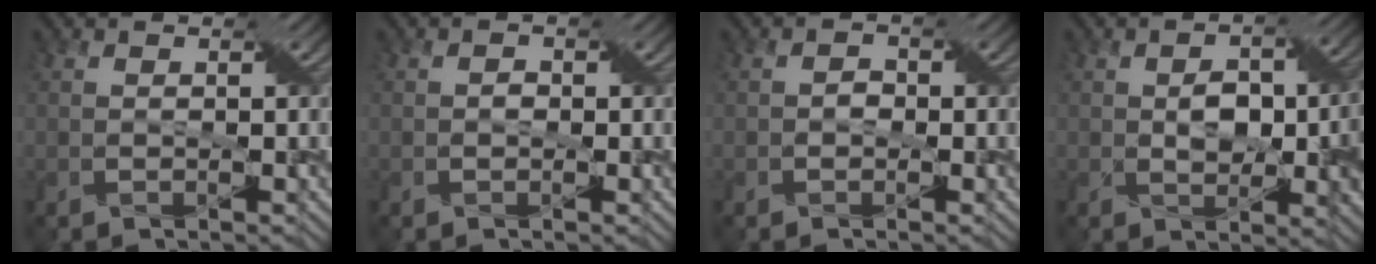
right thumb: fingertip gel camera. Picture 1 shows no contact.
{"total": 0.7, "force": [-0.2, 0.6, 0.4], "torque": [-0.006, 0.000, -0.006]}
{"total": 1.1, "force": [-0.4, 0.9, 0.5], "torque": [-0.010, 0.002, -0.011]}
{"total": 7.5, "force": [-0.2, 4.2, 6.2], "torque": [-0.095, -0.003, -0.001]}